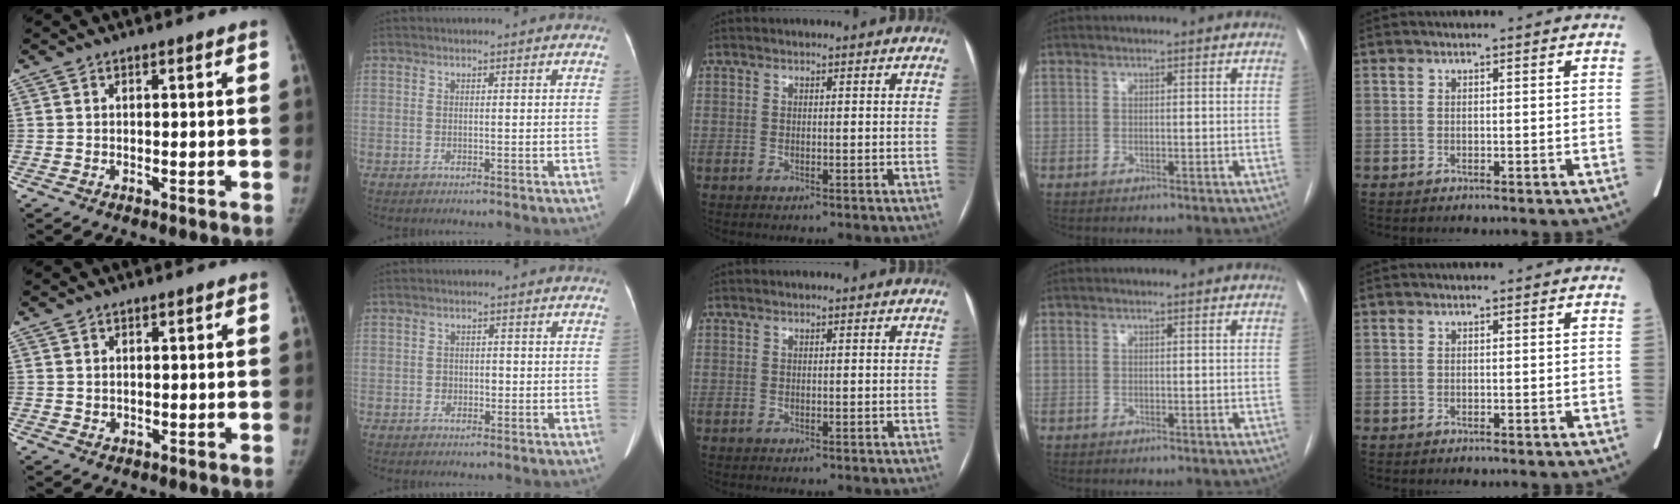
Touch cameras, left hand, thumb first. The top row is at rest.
{"thumb": {"total": 1.1, "force": [0.6, 0.9, 0.1], "torque": [0.010, -0.003, 0.006]}, "index": {"total": 1.4, "force": [-0.2, 1.2, 0.7], "torque": [-0.010, 0.003, -0.004]}}